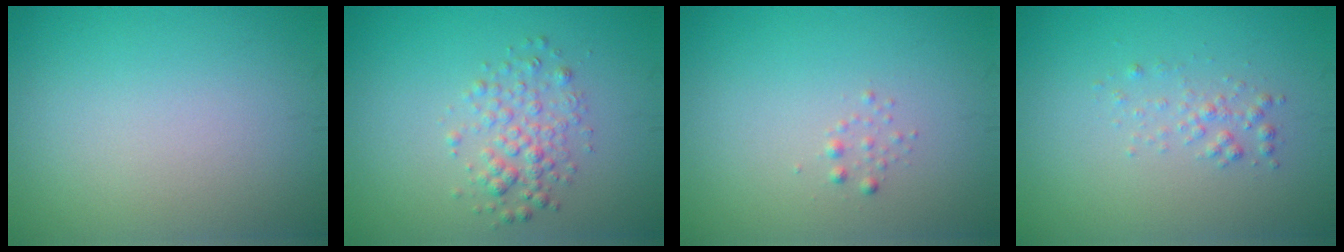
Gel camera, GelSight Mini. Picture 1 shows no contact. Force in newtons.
{"total": 2.5, "press": 2.5, "slide": 0.1}
{"total": 0.6, "press": 0.6, "slide": 0.1}
{"total": 1.3, "press": 1.3, "slide": 0.1}